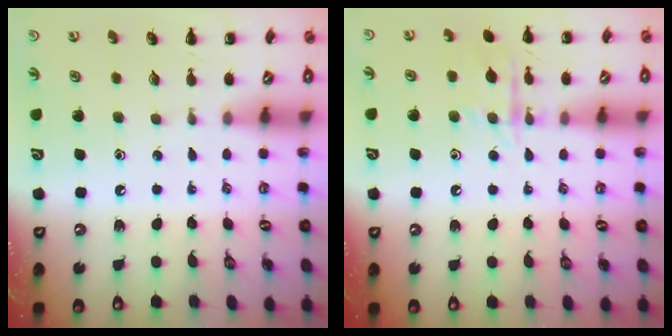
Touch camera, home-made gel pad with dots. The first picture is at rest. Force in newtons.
{"total": 10.4, "press": 10.4, "slide": 0.6}